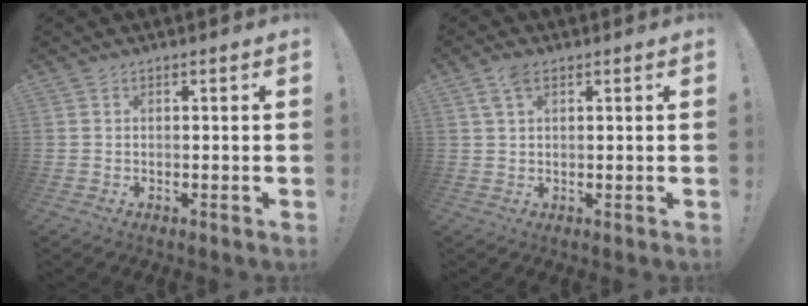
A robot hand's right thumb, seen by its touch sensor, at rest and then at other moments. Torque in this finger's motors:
{"motor_torque": [0.47, 0.91, 0.26, -0.17, 0.00]}